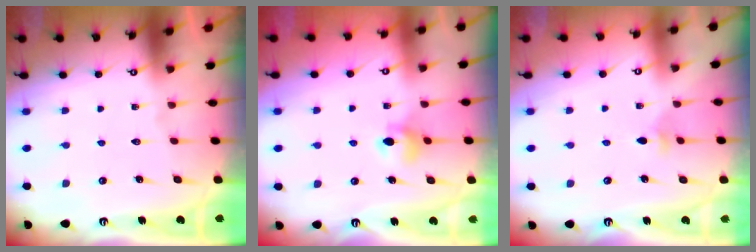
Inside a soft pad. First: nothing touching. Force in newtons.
{"total": 6.0, "press": 6.0, "slide": 0.6}
{"total": 3.3, "press": 3.2, "slide": 0.7}